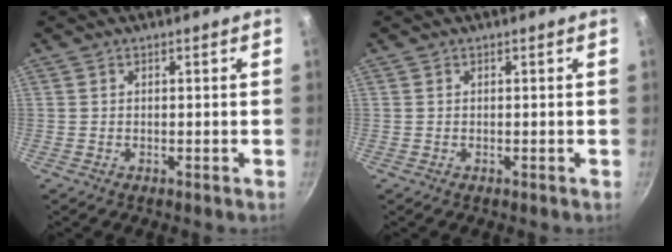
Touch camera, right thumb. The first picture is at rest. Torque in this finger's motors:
{"motor_torque": [-0.20, -0.02, -0.18, -0.05, 0.03]}